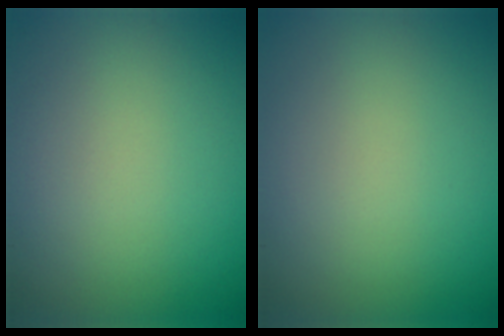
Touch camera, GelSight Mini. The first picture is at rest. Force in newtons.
{"total": 0.0}